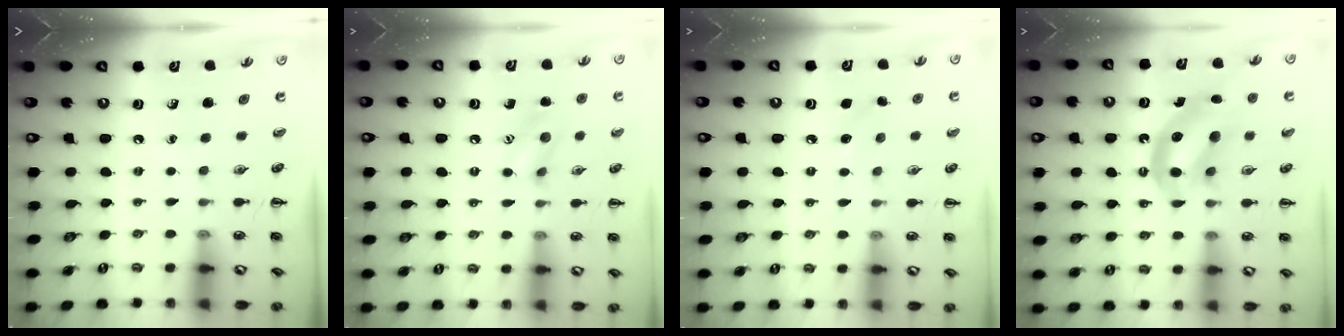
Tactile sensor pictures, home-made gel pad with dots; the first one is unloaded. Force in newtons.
{"total": 8.8, "press": 8.7, "slide": 1.3}
{"total": 5.8, "press": 5.6, "slide": 1.6}
{"total": 11.4, "press": 11.0, "slide": 2.9}